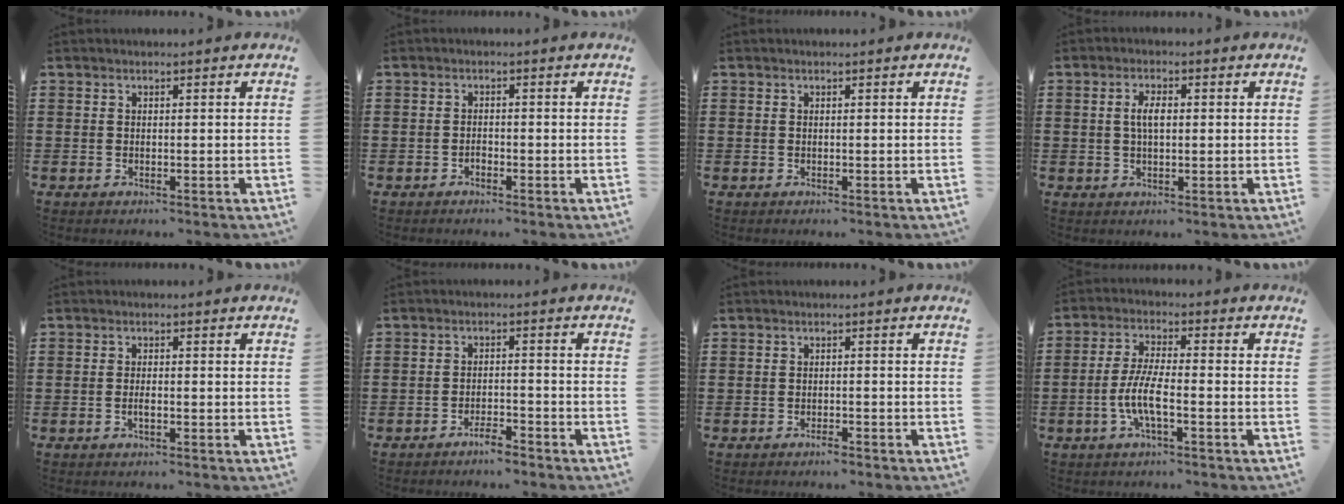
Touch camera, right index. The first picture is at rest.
{"total": 1.0, "force": [-0.7, 0.6, 0.4], "torque": [-0.009, -0.002, -0.014]}
{"total": 0.0}
{"total": 3.3, "force": [0.3, 1.3, 3.0], "torque": [-0.061, 0.004, 0.003]}
{"total": 1.4, "force": [-0.5, 0.4, 1.3], "torque": [-0.025, -0.002, -0.009]}
{"total": 2.7, "force": [-2.5, 0.5, 0.9], "torque": [-0.020, 0.004, -0.048]}
{"total": 1.2, "force": [-1.0, 0.3, 0.4], "torque": [-0.012, -0.003, -0.020]}
{"total": 6.2, "force": [-2.3, 1.2, 5.7], "torque": [-0.130, -0.015, -0.050]}